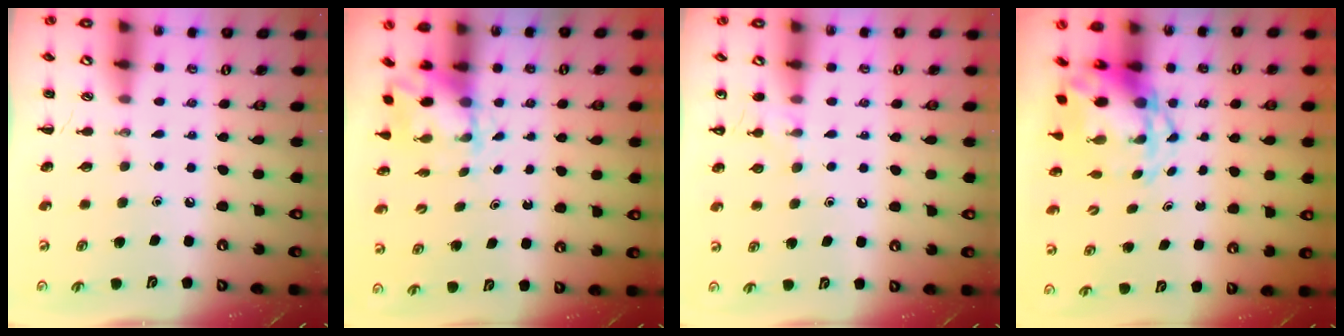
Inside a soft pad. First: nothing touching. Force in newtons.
{"total": 2.7, "press": 2.5, "slide": 0.9}
{"total": 6.0, "press": 5.7, "slide": 1.8}
{"total": 5.0, "press": 4.9, "slide": 1.1}